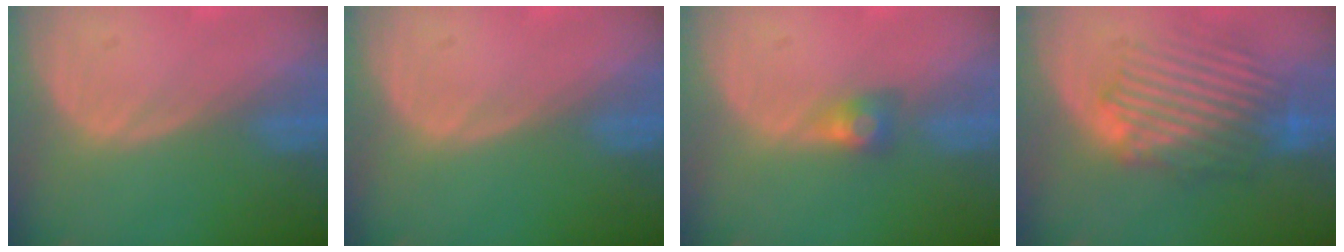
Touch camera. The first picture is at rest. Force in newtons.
{"total": 0.0}
{"total": 3.0, "press": 2.5, "slide": 1.7}
{"total": 9.1, "press": 8.6, "slide": 2.8}